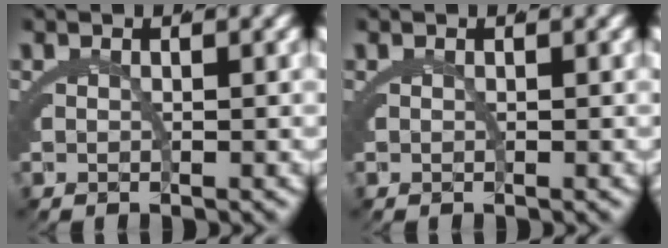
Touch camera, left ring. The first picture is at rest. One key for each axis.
{"total": 0.0}